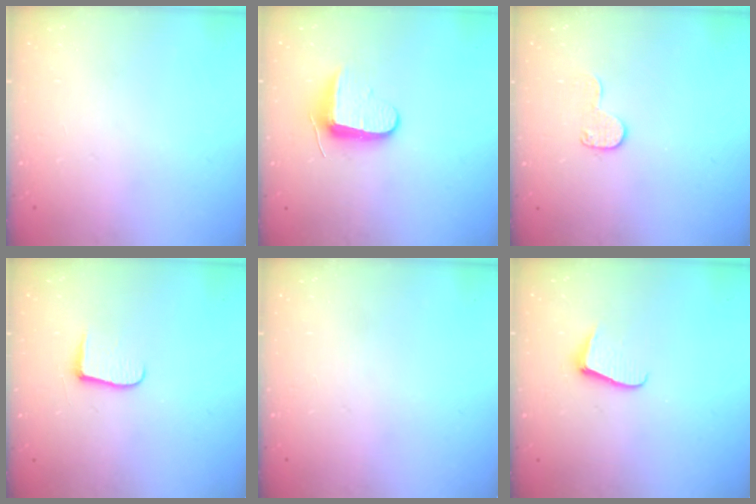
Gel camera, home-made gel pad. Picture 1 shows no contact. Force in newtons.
{"total": 8.7, "press": 8.6, "slide": 1.4}
{"total": 8.4, "press": 8.4, "slide": 0.5}
{"total": 7.4, "press": 7.4, "slide": 0.6}
{"total": 0.0}
{"total": 5.7, "press": 5.7, "slide": 0.6}